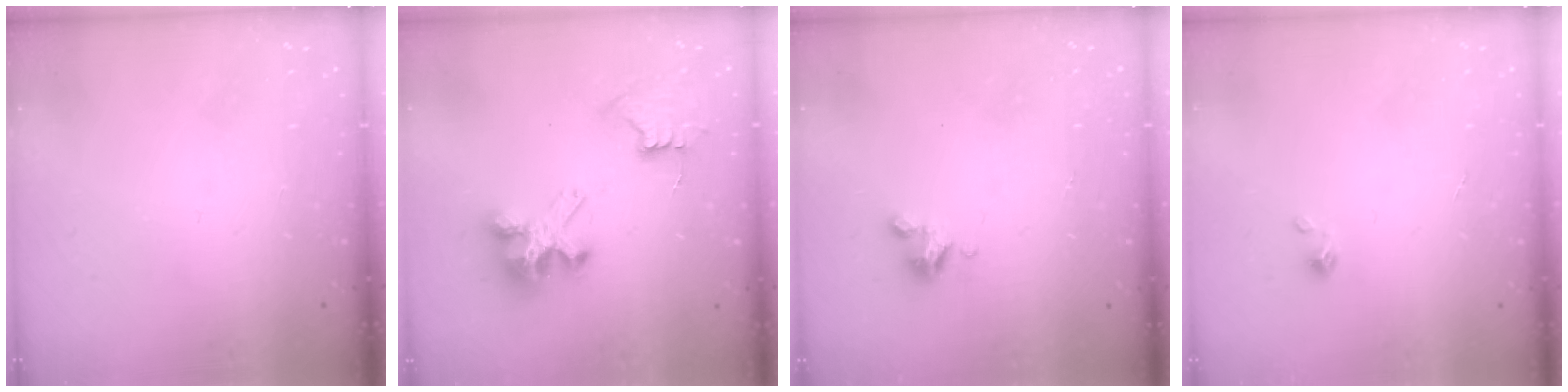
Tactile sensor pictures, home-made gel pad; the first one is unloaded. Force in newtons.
{"total": 8.9, "press": 8.8, "slide": 0.7}
{"total": 3.7, "press": 3.7, "slide": 0.3}
{"total": 0.0}